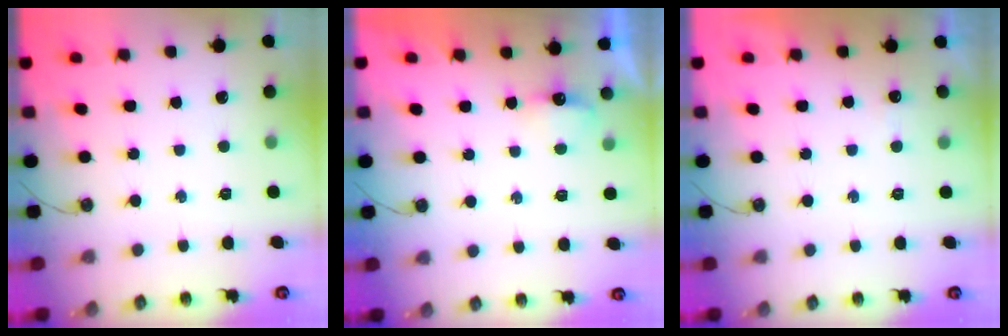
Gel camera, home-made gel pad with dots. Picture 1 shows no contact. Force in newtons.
{"total": 3.9, "press": 3.9, "slide": 0.7}
{"total": 2.9, "press": 2.8, "slide": 0.7}